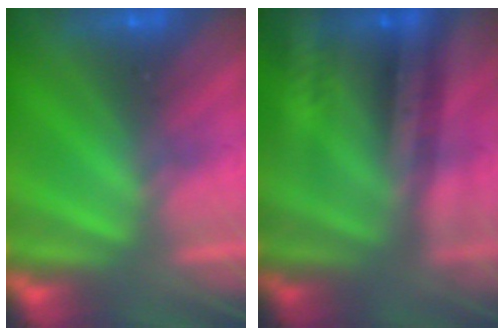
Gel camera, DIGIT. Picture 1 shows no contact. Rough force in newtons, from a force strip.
{"total": 2.6}